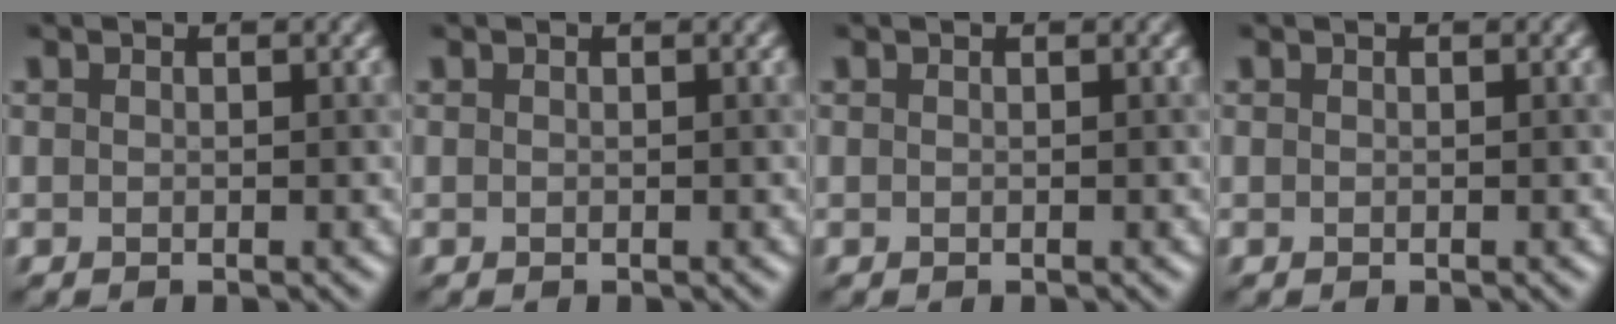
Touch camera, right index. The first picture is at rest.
{"total": 0.0}
{"total": 0.0}
{"total": 0.0}